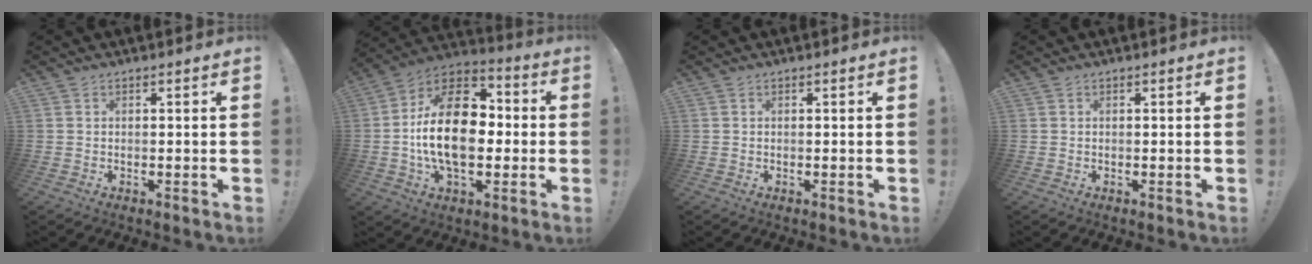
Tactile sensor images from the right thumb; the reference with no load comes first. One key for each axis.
{"total": 22.8, "fx": -0.9, "fy": 13.2, "fz": 18.5, "tx": -0.332, "ty": 0.015, "tz": -0.015}
{"total": 0.0}
{"total": 0.0}